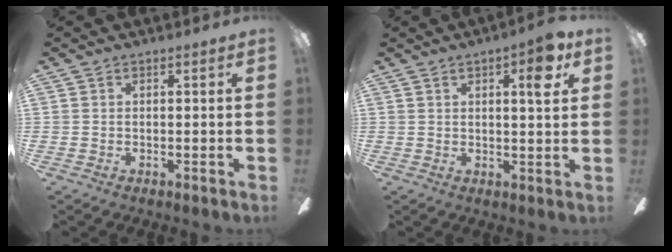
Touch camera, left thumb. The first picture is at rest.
{"total": 5.9, "force": [3.0, 1.4, 4.8], "torque": [-0.061, -0.012, 0.041]}